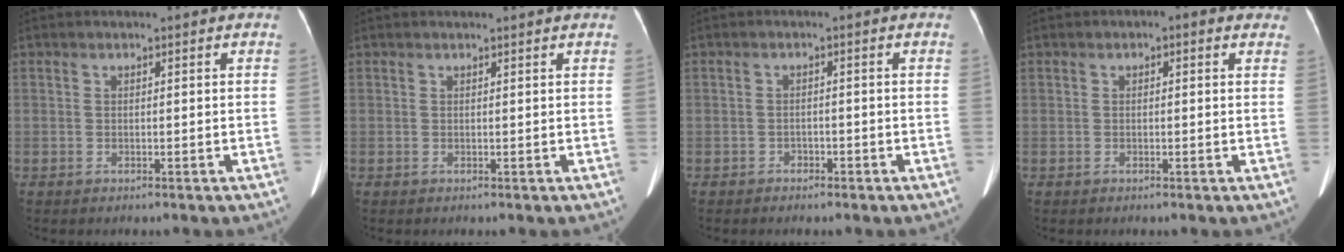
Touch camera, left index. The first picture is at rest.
{"total": 2.1, "force": [2.0, 0.0, 0.6], "torque": [-0.010, 0.013, 0.022]}
{"total": 1.0, "force": [-0.8, 0.6, 0.1], "torque": [-0.005, 0.002, -0.014]}
{"total": 2.5, "force": [1.2, 1.1, 1.9], "torque": [-0.017, 0.017, 0.009]}